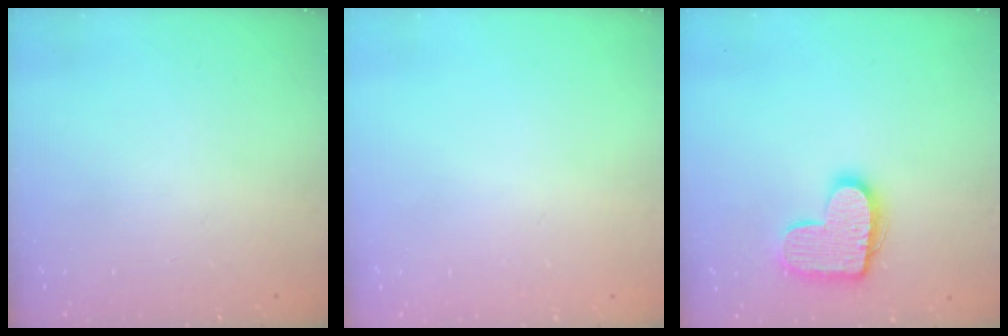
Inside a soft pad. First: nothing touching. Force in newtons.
{"total": 0.6, "press": 0.6, "slide": 0.2}
{"total": 13.7, "press": 13.7, "slide": 0.6}